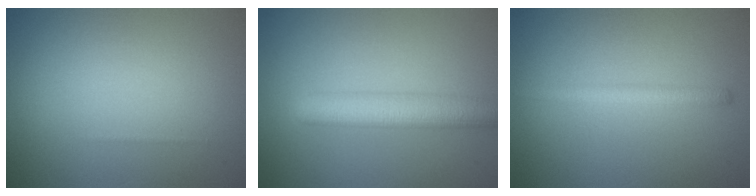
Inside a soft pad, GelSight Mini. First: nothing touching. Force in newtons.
{"total": 5.1, "press": 5.1, "slide": 0.1}
{"total": 2.1, "press": 2.1, "slide": 0.1}